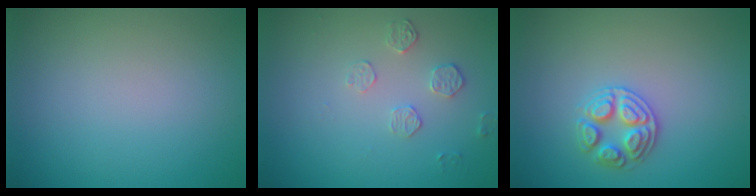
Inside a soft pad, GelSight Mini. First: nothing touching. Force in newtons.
{"total": 1.7, "press": 1.0, "slide": 1.4}
{"total": 2.6, "press": 2.6, "slide": 0.4}